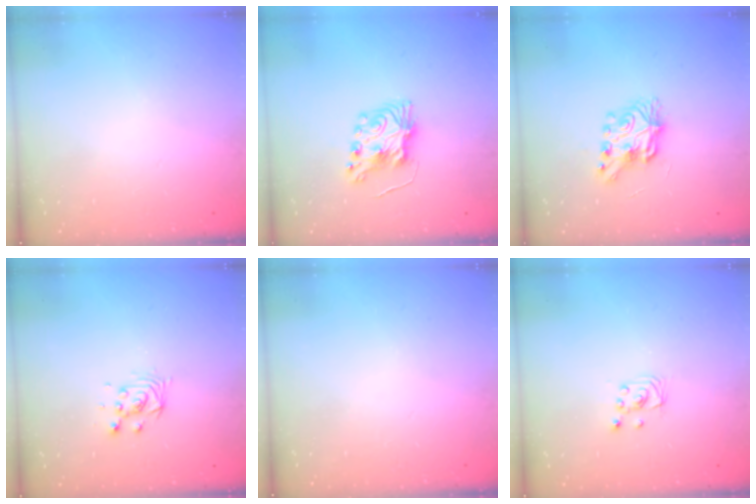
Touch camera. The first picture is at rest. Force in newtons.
{"total": 8.0, "press": 8.0, "slide": 0.2}
{"total": 7.8, "press": 7.8, "slide": 0.5}
{"total": 4.1, "press": 4.1, "slide": 0.3}
{"total": 0.0}
{"total": 2.0, "press": 2.0, "slide": 0.2}